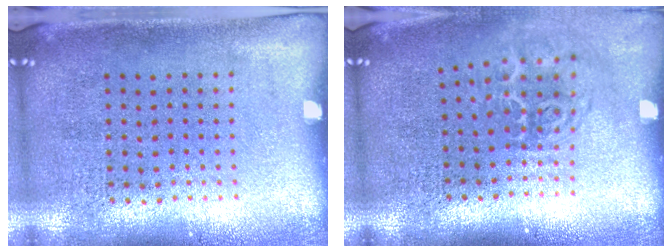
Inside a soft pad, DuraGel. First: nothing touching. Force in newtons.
{"total": 1.7, "press": 1.1, "slide": 1.2}